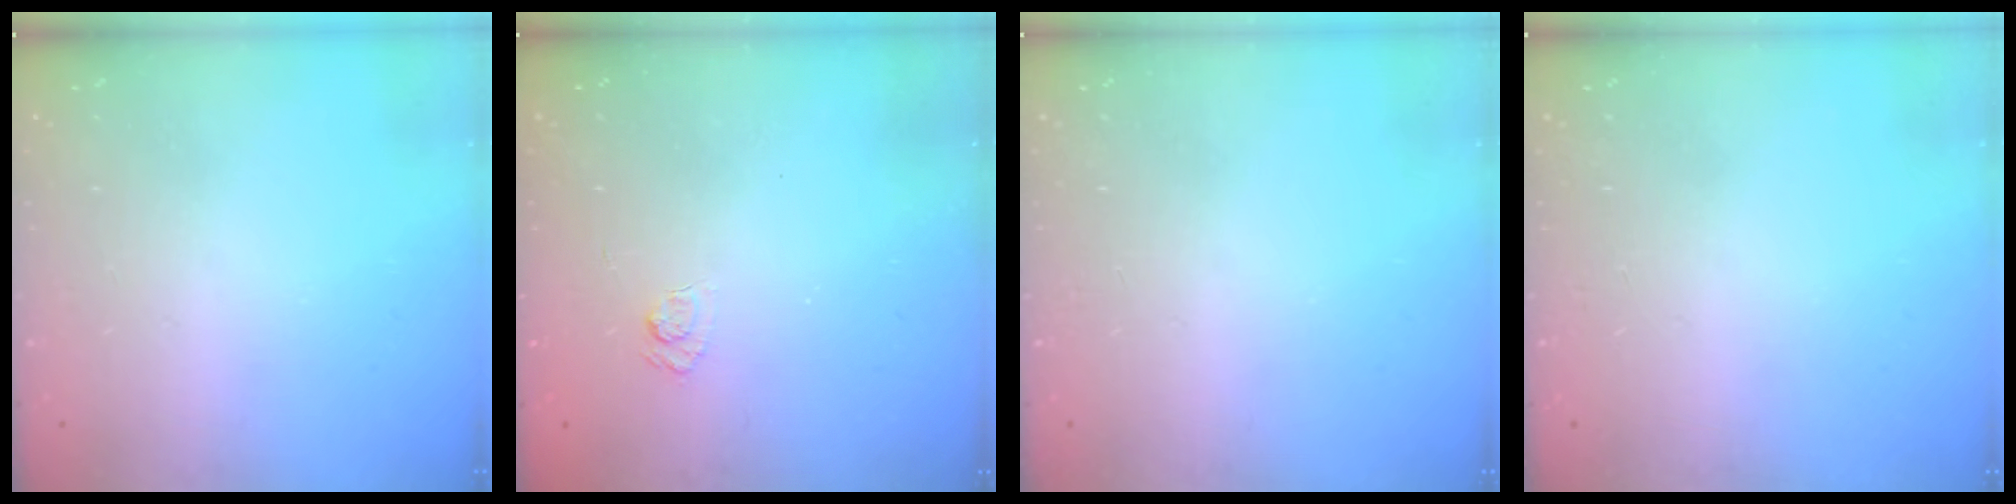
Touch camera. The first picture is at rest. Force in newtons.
{"total": 2.5, "press": 2.1, "slide": 1.3}
{"total": 0.0}
{"total": 0.0}